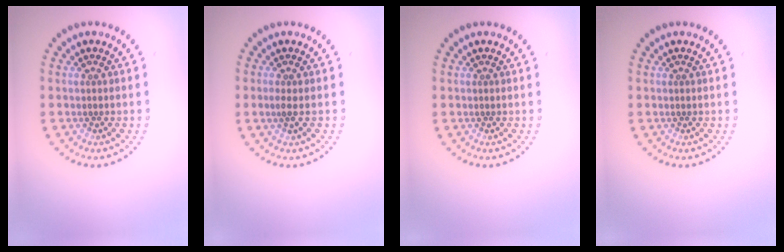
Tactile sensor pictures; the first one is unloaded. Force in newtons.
{"total": 0.9, "press": 0.7, "slide": 0.6}
{"total": 0.0}
{"total": 0.0}